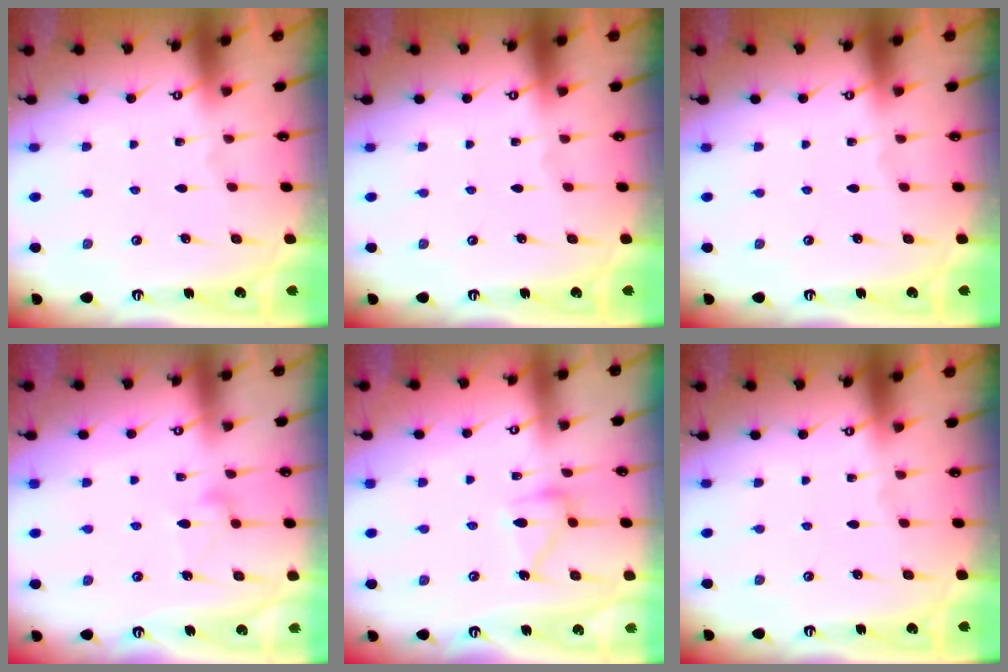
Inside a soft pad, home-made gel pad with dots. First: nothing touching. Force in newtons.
{"total": 0.0}
{"total": 0.0}
{"total": 9.8, "press": 9.8, "slide": 0.5}
{"total": 12.1, "press": 12.1, "slide": 0.3}
{"total": 0.0}